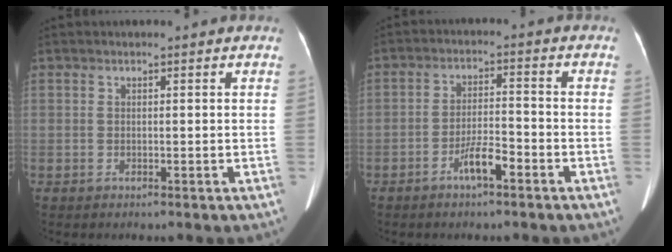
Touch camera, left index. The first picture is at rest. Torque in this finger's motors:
{"motor_torque": [0.64, 0.54, 0.10, 0.02]}